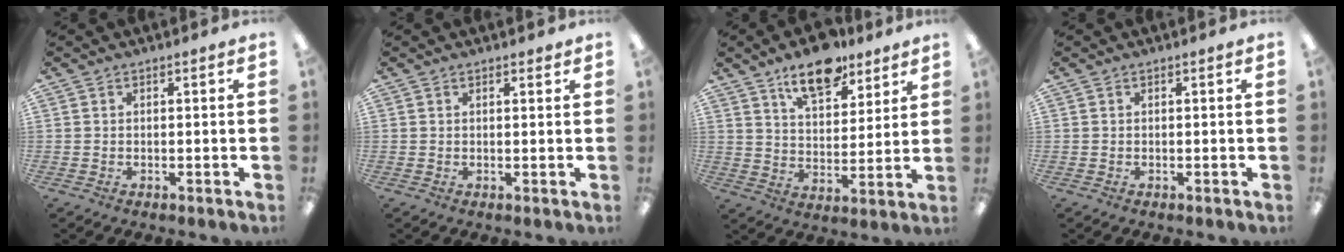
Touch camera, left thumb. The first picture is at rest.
{"total": 1.1, "force": [0.9, 0.4, 0.5], "torque": [-0.004, -0.004, 0.015]}
{"total": 13.3, "force": [9.9, 5.9, 6.7], "torque": [-0.093, -0.054, 0.173]}
{"total": 0.0}